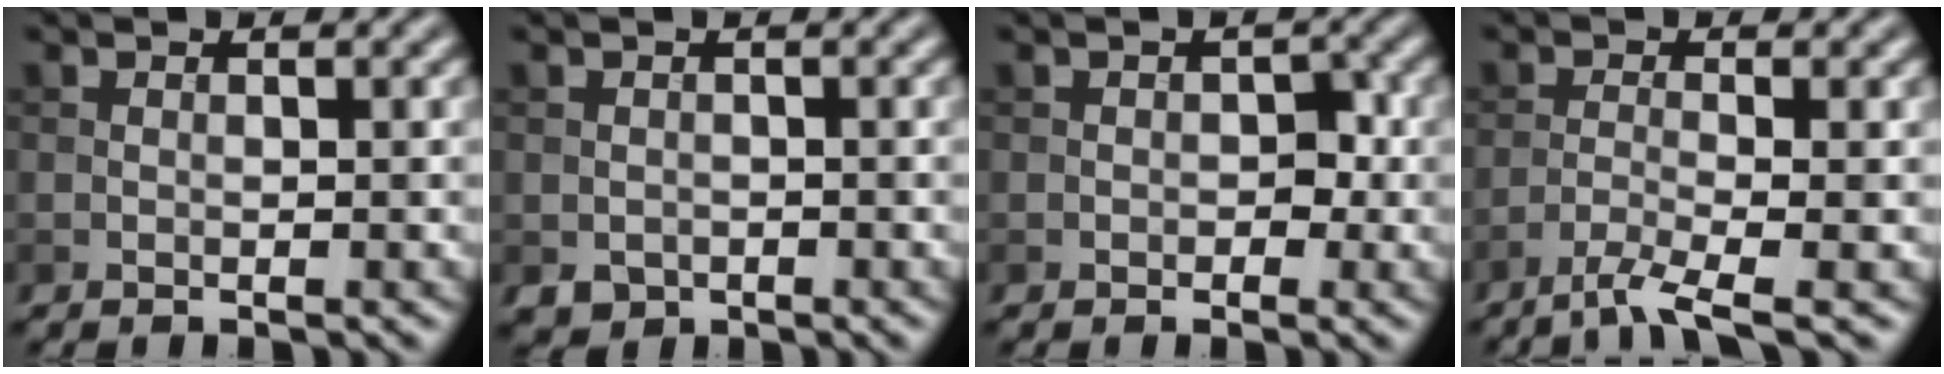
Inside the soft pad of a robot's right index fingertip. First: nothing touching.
{"total": 1.4, "force": [-0.6, 1.3, 0.4], "torque": [-0.006, -0.007, -0.011]}
{"total": 1.5, "force": [-0.3, 1.2, 0.8], "torque": [-0.004, 0.002, -0.005]}
{"total": 3.4, "force": [-2.3, 0.3, 2.4], "torque": [-0.043, 0.000, -0.059]}